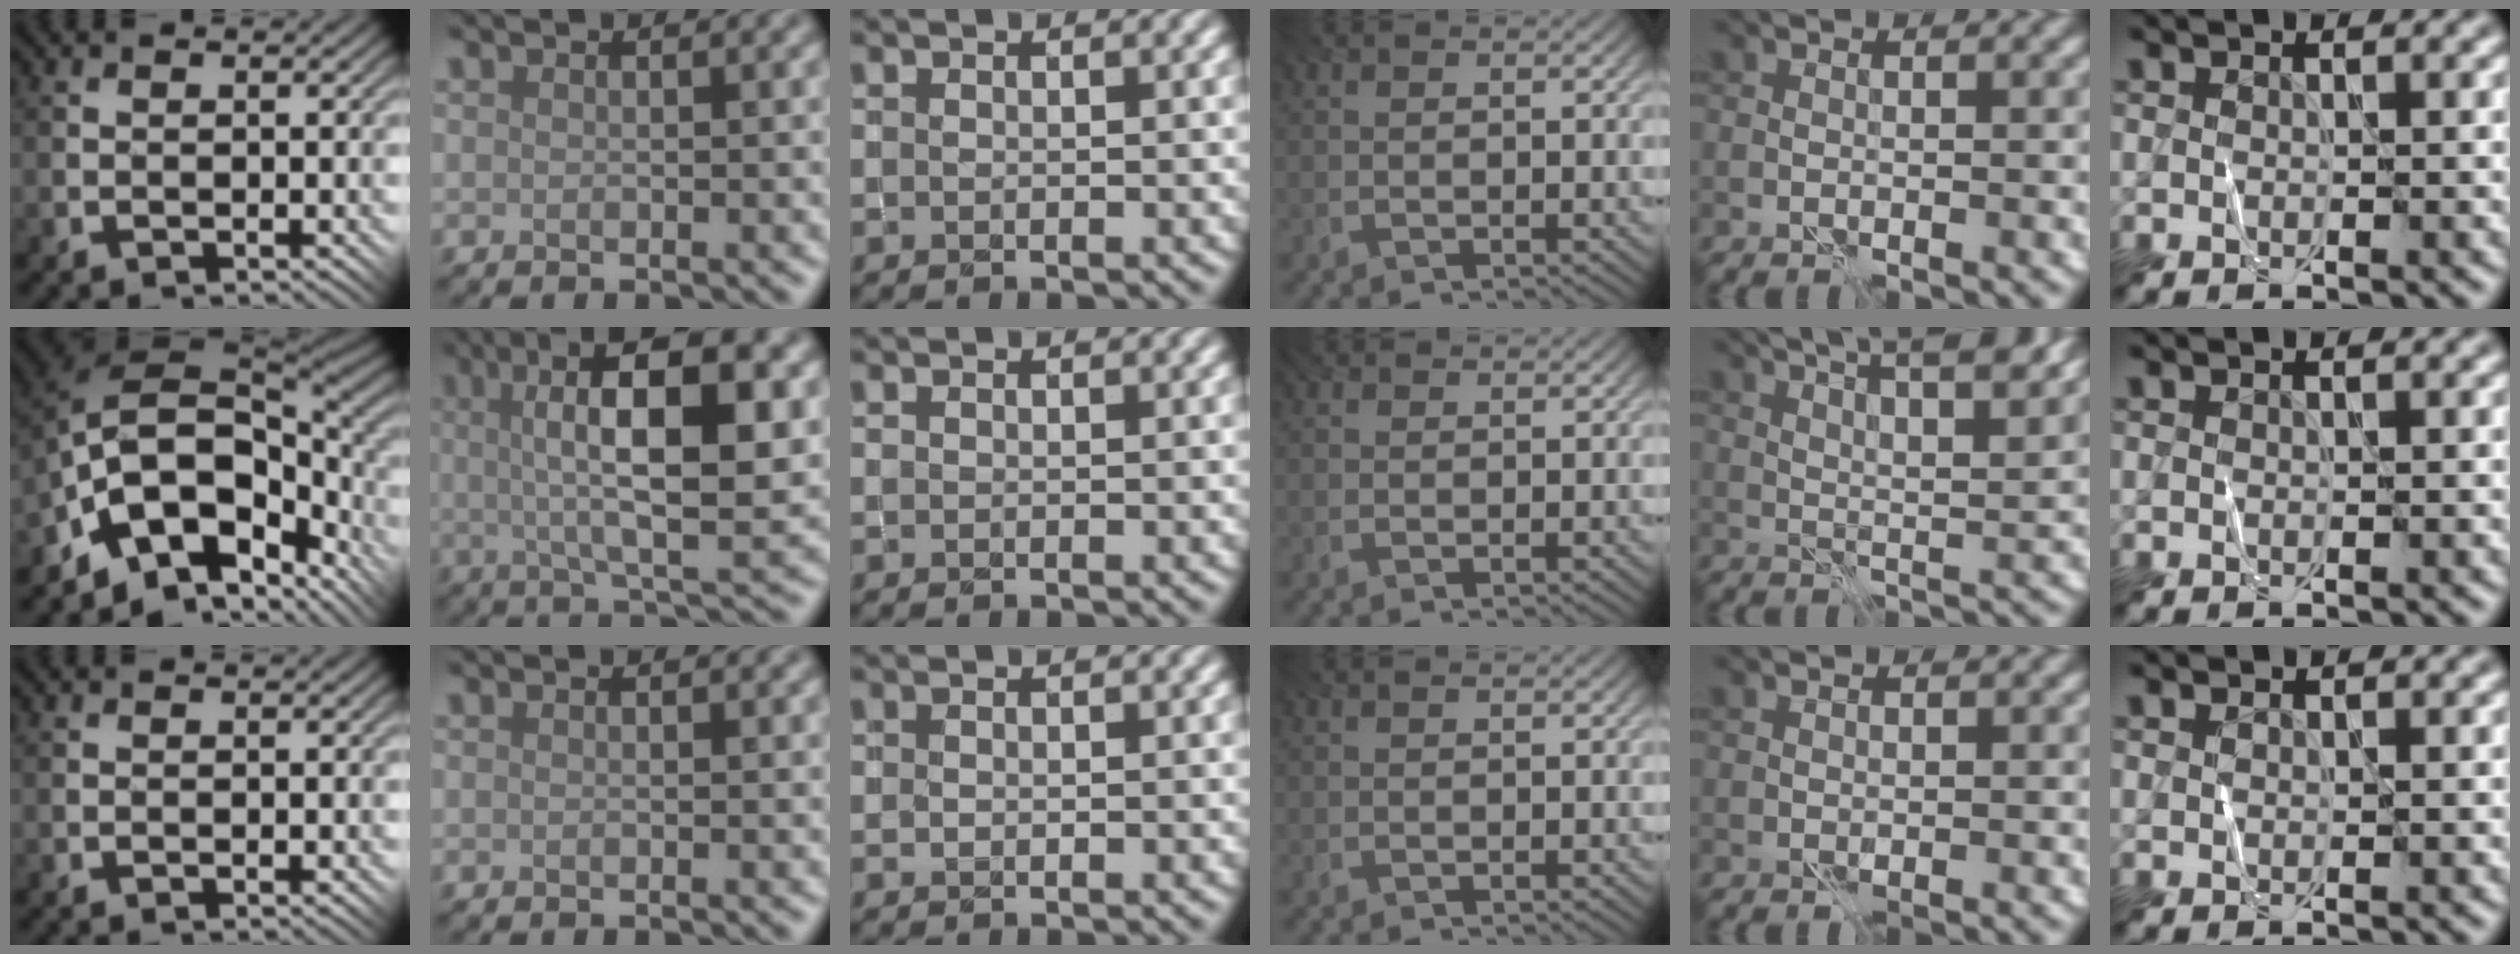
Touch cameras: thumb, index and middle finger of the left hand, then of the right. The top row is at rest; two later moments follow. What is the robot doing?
{"motion": "fold", "object": "shorts"}